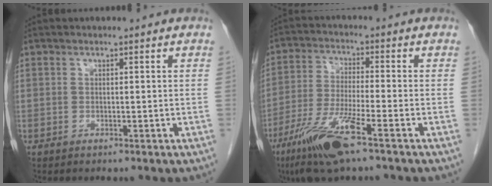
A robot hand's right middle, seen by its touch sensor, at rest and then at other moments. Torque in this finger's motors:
{"motor_torque": [1.22, -0.92, 0.58, 0.11]}